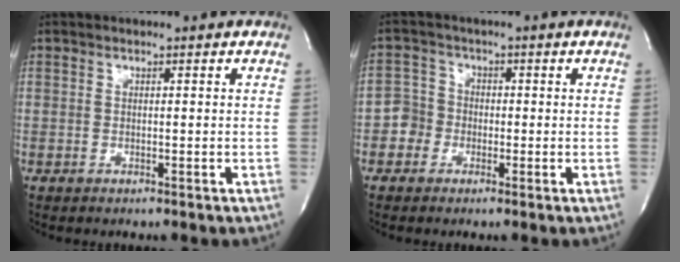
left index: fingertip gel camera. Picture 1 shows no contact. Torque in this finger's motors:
{"motor_torque": [0.41, 0.13, -0.01, -0.01]}